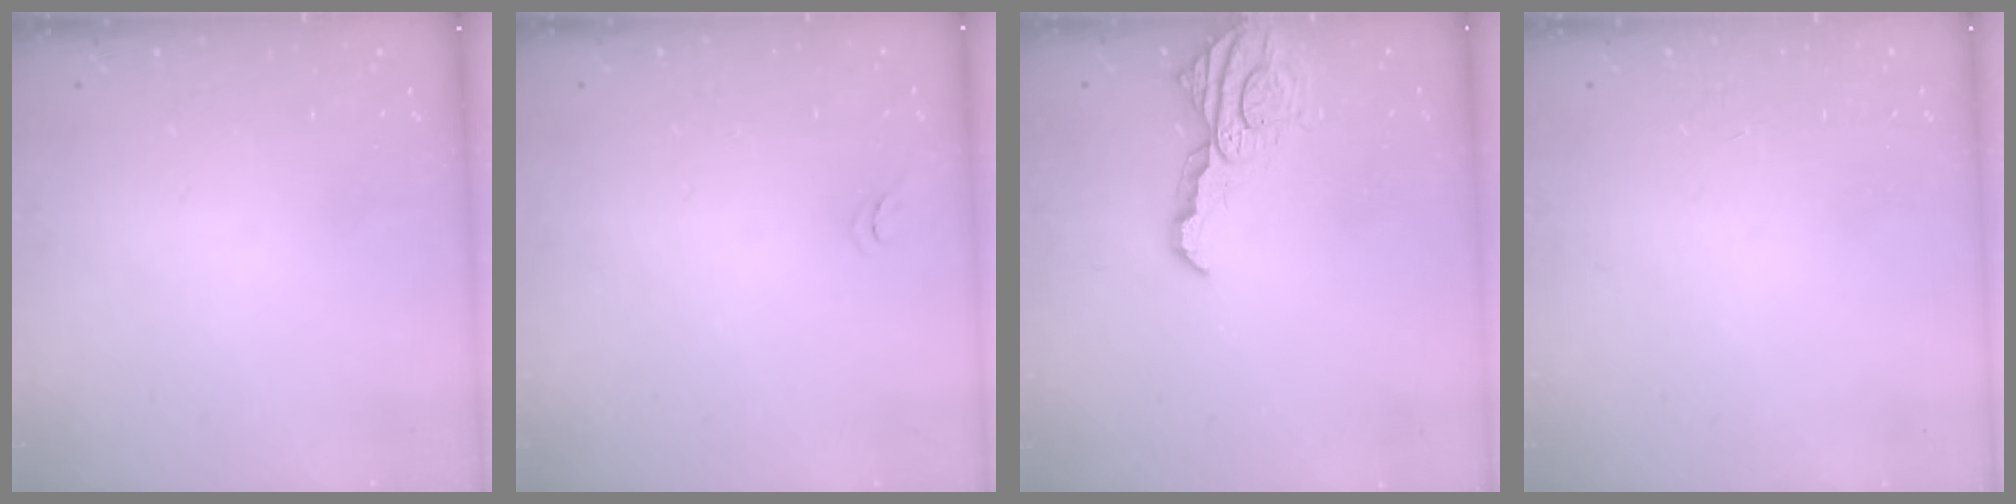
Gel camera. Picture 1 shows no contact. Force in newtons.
{"total": 3.2, "press": 3.2, "slide": 0.3}
{"total": 13.7, "press": 13.7, "slide": 0.4}
{"total": 0.0}